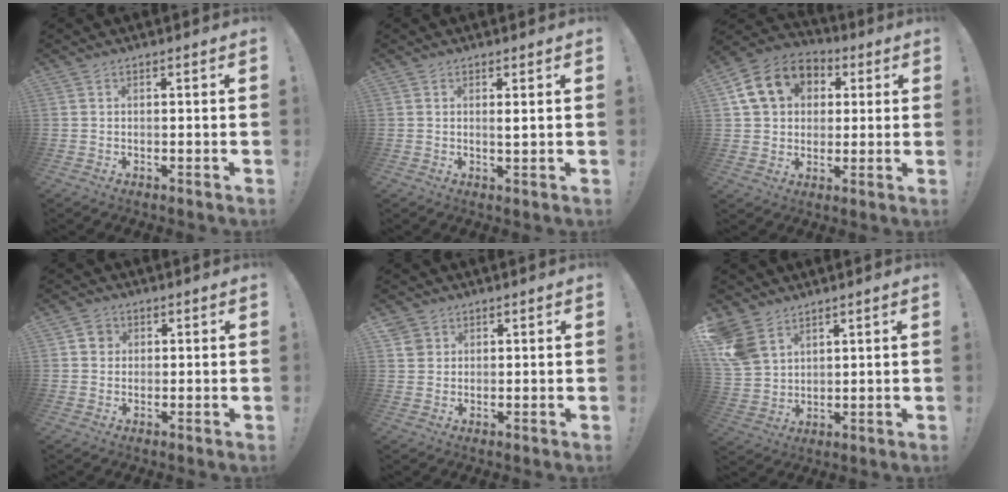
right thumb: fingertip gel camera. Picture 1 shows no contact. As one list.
[{"total": 1.5, "force": [0.6, 0.0, 1.3], "torque": [-0.013, -0.007, 0.007]}, {"total": 15.3, "force": [5.0, 12.3, 7.6], "torque": [-0.103, -0.005, 0.102]}, {"total": 3.6, "force": [0.6, 3.3, 1.3], "torque": [-0.018, 0.005, 0.012]}, {"total": 3.4, "force": [1.8, 2.8, 0.5], "torque": [-0.013, -0.001, 0.035]}, {"total": 9.3, "force": [6.0, 6.1, 3.7], "torque": [-0.076, -0.030, 0.123]}]